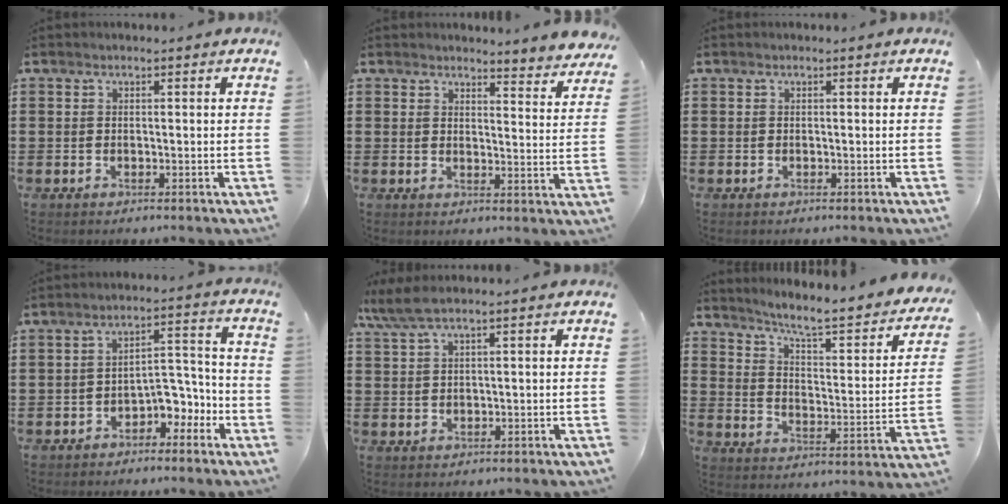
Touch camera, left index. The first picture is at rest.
{"total": 3.7, "force": [3.7, -0.1, 0.7], "torque": [-0.014, -0.028, 0.062]}
{"total": 0.0}
{"total": 5.4, "force": [-3.5, 2.8, 3.0], "torque": [-0.051, 0.015, -0.068]}
{"total": 3.5, "force": [2.1, 0.3, 2.7], "torque": [-0.065, 0.002, 0.037]}
{"total": 5.5, "force": [4.5, 0.1, 3.2], "torque": [-0.077, -0.042, 0.064]}